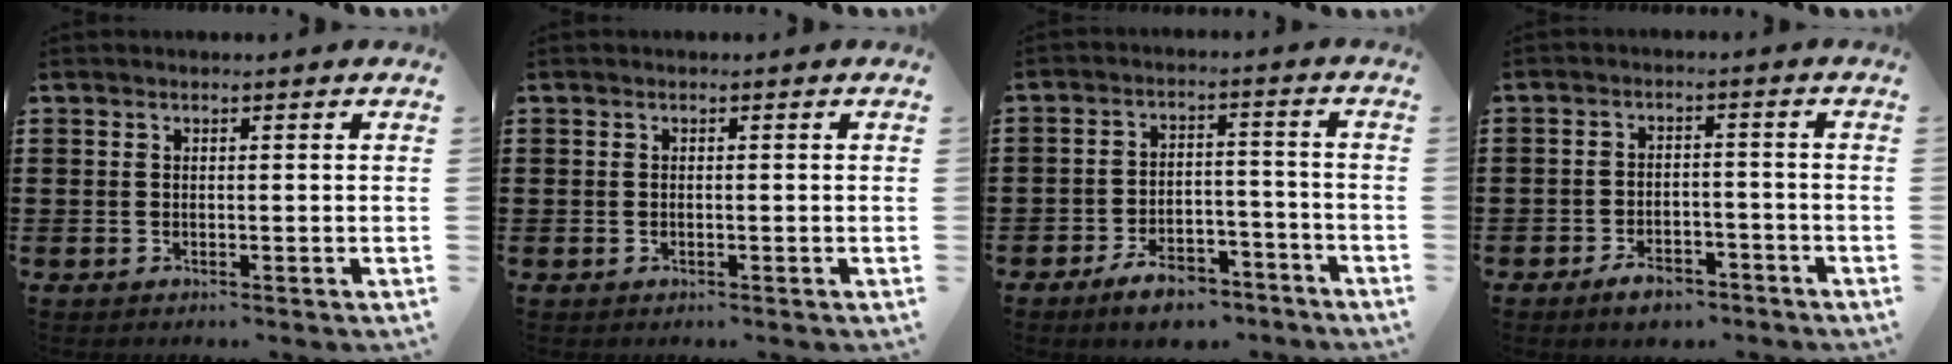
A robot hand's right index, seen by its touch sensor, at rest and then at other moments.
{"total": 0.0}
{"total": 6.6, "force": [-5.5, 2.2, 2.8], "torque": [-0.047, 0.017, -0.100]}
{"total": 4.1, "force": [-3.5, 1.5, 1.5], "torque": [-0.023, 0.012, -0.067]}